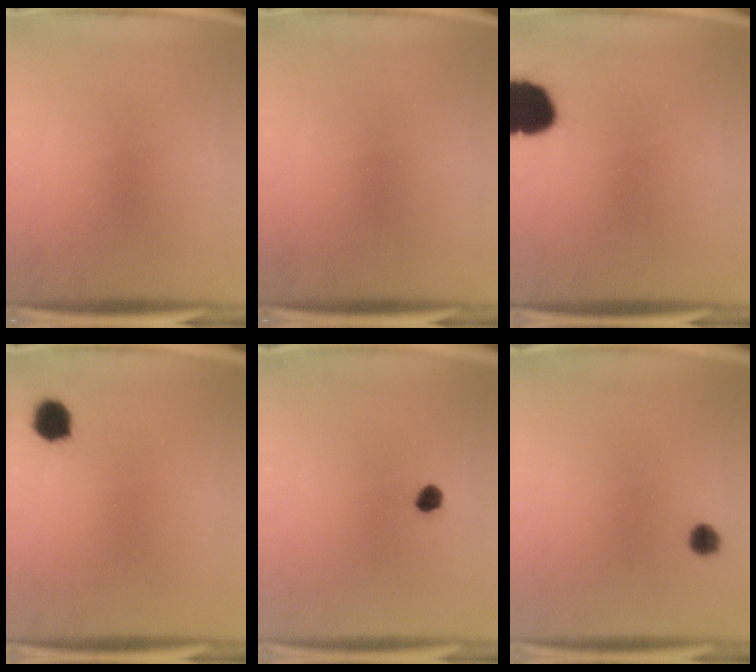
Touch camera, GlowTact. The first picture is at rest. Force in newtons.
{"total": 0.0}
{"total": 10.4}
{"total": 4.4}
{"total": 2.2}
{"total": 2.3}